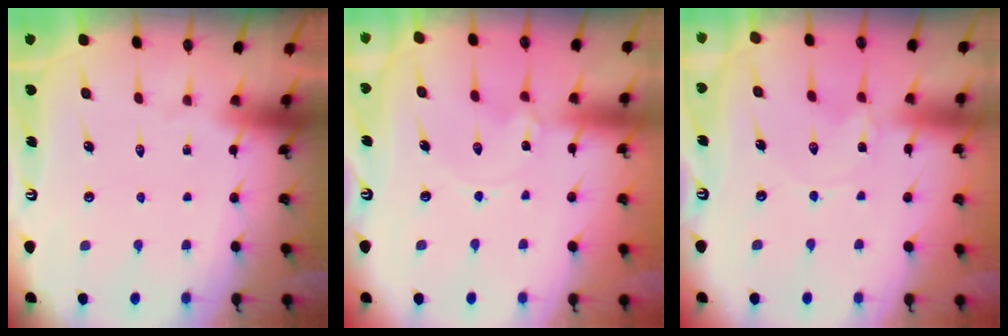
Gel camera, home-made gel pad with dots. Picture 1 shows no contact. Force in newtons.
{"total": 2.4, "press": 2.4, "slide": 0.3}
{"total": 0.6, "press": 0.6, "slide": 0.1}